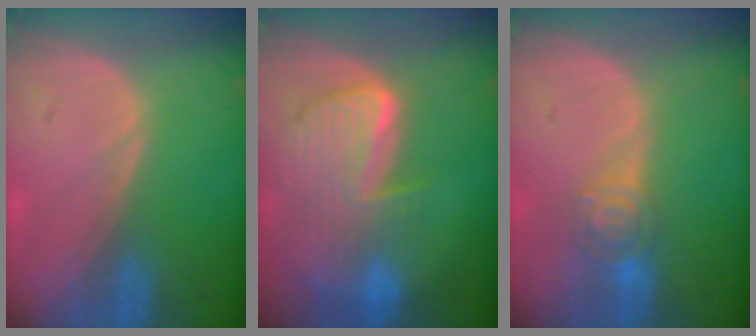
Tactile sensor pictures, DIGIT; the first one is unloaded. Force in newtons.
{"total": 9.9, "press": 8.5, "slide": 5.1}
{"total": 4.7, "press": 4.2, "slide": 2.2}